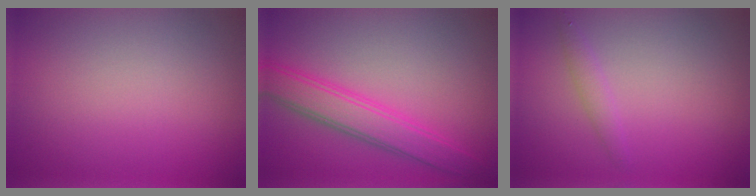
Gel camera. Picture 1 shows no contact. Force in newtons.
{"total": 4.2, "press": 4.2, "slide": 0.2}
{"total": 1.2, "press": 1.2, "slide": 0.0}